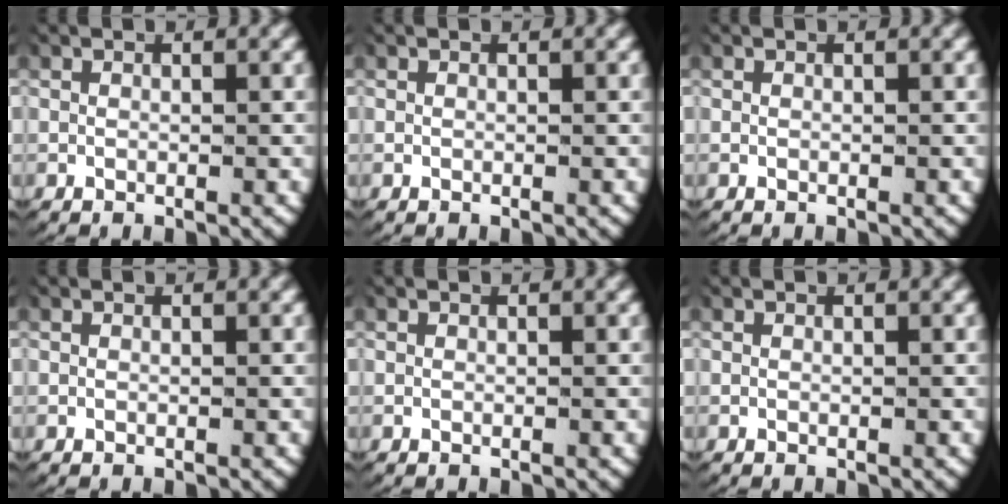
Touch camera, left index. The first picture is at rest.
{"total": 0.0}
{"total": 0.0}
{"total": 0.0}
{"total": 0.0}
{"total": 0.0}